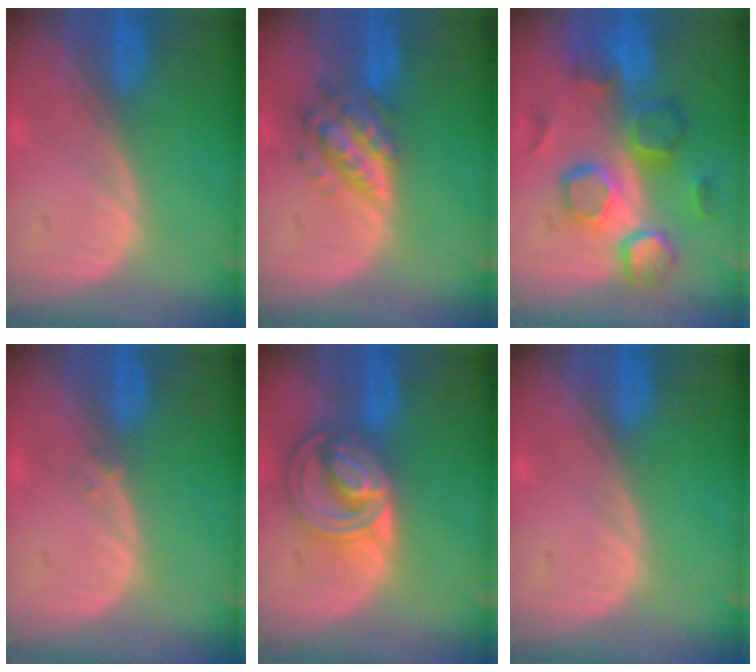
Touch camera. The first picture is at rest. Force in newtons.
{"total": 6.3, "press": 5.6, "slide": 2.8}
{"total": 9.9, "press": 9.4, "slide": 3.1}
{"total": 0.7, "press": 0.7, "slide": 0.1}
{"total": 8.6, "press": 7.3, "slide": 4.6}
{"total": 0.0}